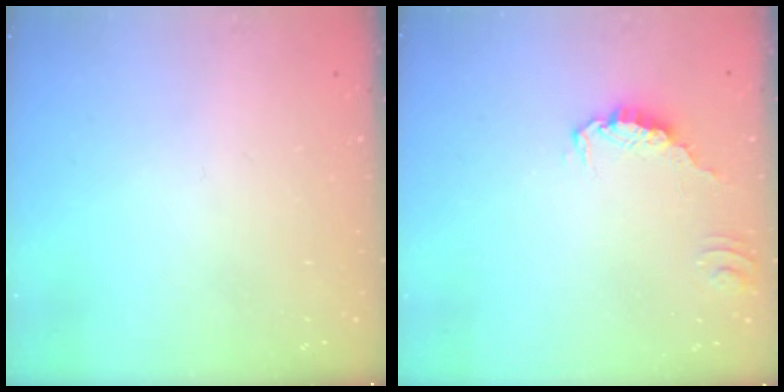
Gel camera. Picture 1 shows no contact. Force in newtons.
{"total": 0.5, "press": 0.5, "slide": 0.2}